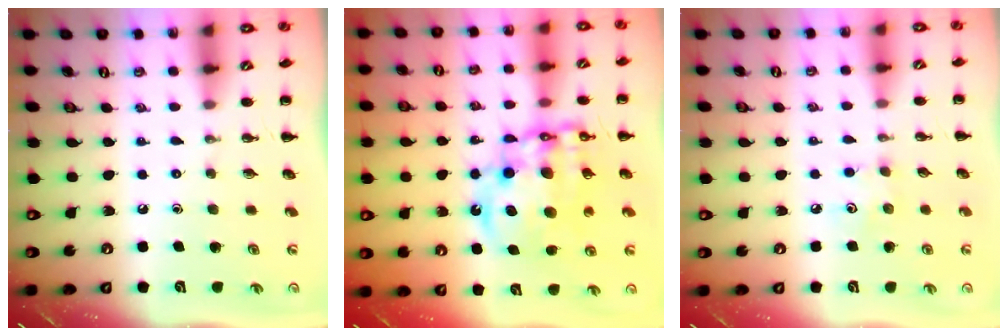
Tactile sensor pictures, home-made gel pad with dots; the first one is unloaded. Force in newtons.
{"total": 17.1, "press": 16.6, "slide": 4.2}
{"total": 4.0, "press": 3.9, "slide": 1.1}